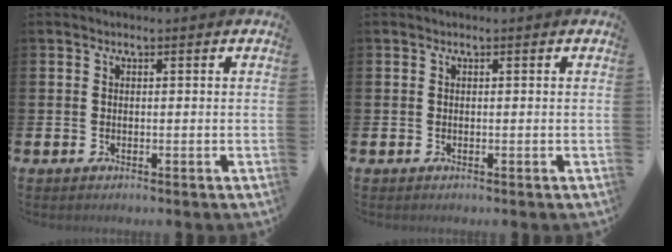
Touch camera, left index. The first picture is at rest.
{"total": 0.0}